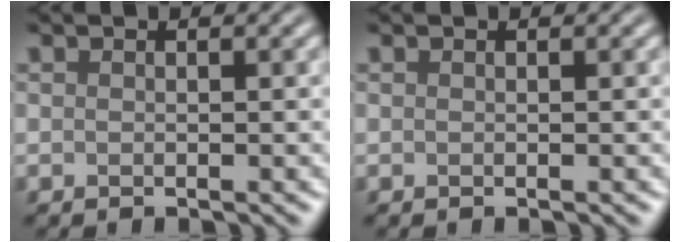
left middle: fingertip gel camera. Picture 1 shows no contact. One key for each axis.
{"total": 0.0}